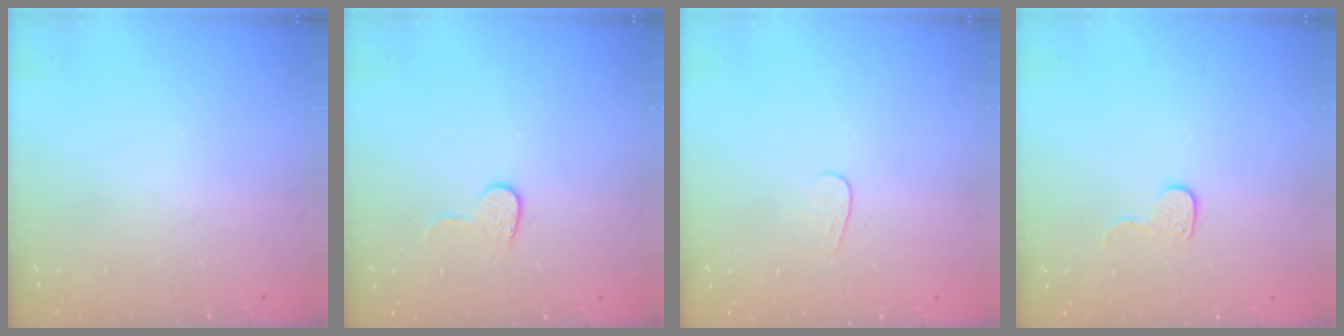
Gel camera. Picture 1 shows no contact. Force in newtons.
{"total": 5.4, "press": 5.4, "slide": 0.5}
{"total": 3.8, "press": 3.8, "slide": 0.3}
{"total": 6.7, "press": 6.7, "slide": 0.6}